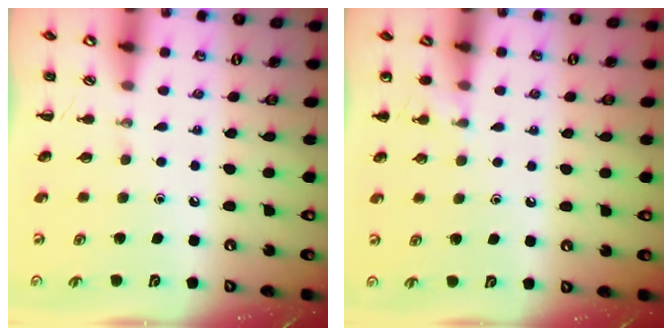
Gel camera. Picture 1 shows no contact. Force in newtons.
{"total": 4.2, "press": 4.0, "slide": 1.3}